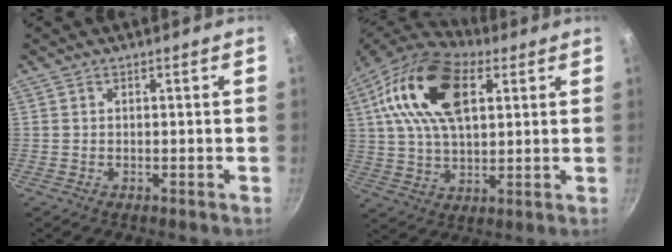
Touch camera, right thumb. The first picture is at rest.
{"total": 20.5, "force": [6.7, 11.5, 15.6], "torque": [-0.276, 0.002, 0.107]}